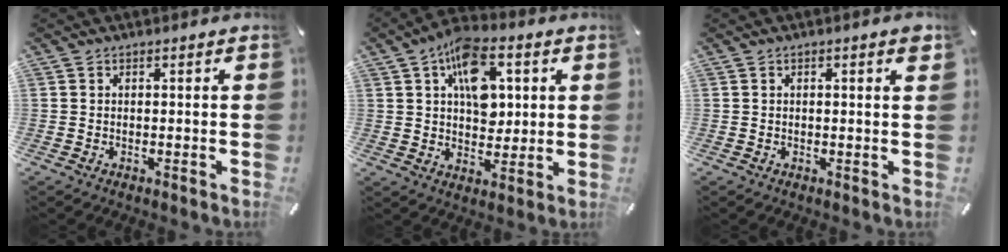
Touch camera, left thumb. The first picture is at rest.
{"total": 12.7, "force": [4.2, 8.4, 8.5], "torque": [-0.124, -0.004, 0.076]}
{"total": 1.7, "force": [0.5, 0.3, 1.6], "torque": [-0.024, -0.003, 0.006]}